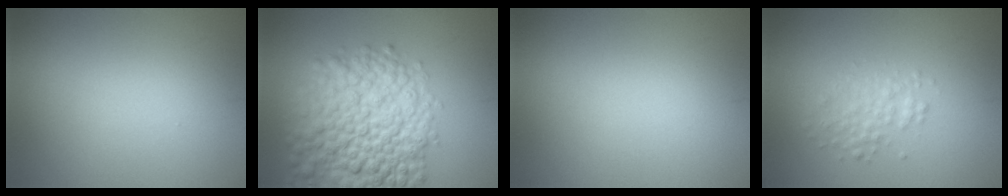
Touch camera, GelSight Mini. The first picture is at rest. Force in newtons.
{"total": 10.3, "press": 10.3, "slide": 0.4}
{"total": 0.0}
{"total": 2.0, "press": 2.0, "slide": 0.1}